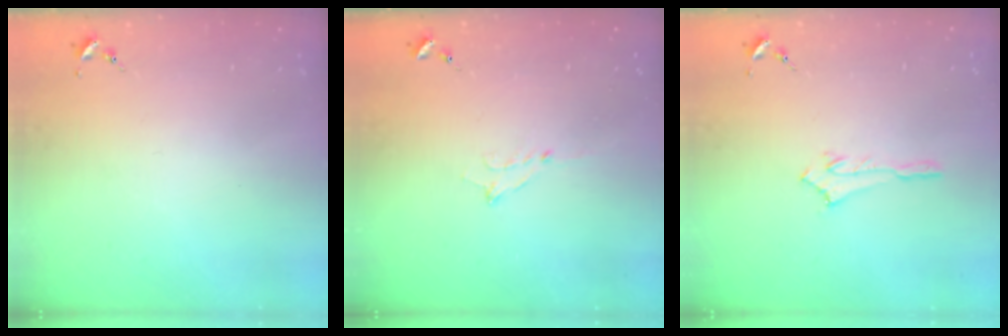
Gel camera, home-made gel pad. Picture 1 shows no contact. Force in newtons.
{"total": 5.2, "press": 5.2, "slide": 0.3}
{"total": 2.5, "press": 2.5, "slide": 0.2}